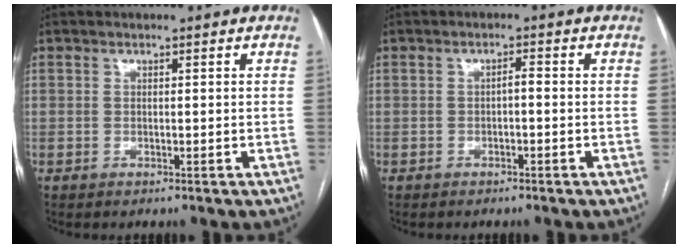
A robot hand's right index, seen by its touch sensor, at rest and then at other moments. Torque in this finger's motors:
{"motor_torque": [0.32, 0.05, 0.09, 0.03]}